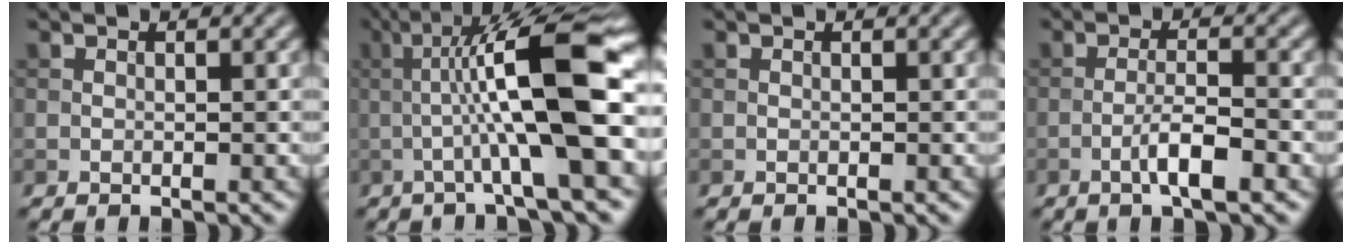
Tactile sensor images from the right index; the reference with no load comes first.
{"total": 11.4, "force": [-0.3, 1.6, 11.3], "torque": [-0.166, 0.022, -0.008]}
{"total": 0.0}
{"total": 3.4, "force": [-1.6, 0.6, 2.9], "torque": [-0.054, 0.008, -0.034]}